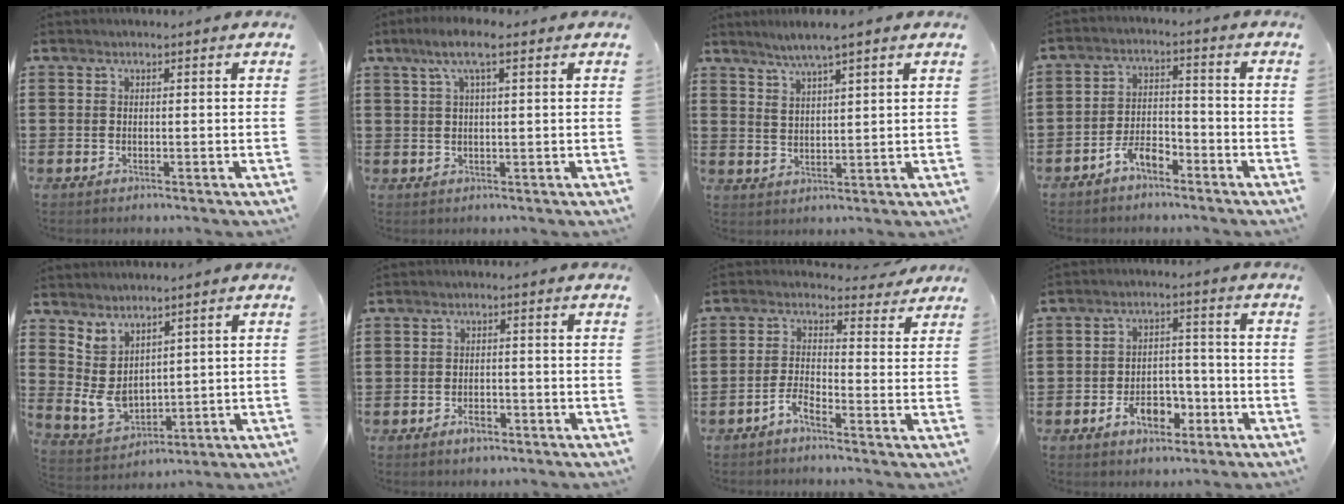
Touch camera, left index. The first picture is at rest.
{"total": 5.3, "force": [2.6, 1.0, 4.5], "torque": [-0.093, 0.009, 0.042]}
{"total": 4.0, "force": [3.1, 0.3, 2.4], "torque": [-0.054, -0.002, 0.054]}
{"total": 4.6, "force": [-3.6, 1.7, 2.2], "torque": [-0.045, 0.012, -0.071]}
{"total": 5.0, "force": [2.0, 3.8, 2.6], "torque": [-0.072, -0.004, 0.040]}
{"total": 2.4, "force": [-1.5, 1.2, 1.3], "torque": [-0.025, 0.001, -0.030]}
{"total": 2.3, "force": [-0.6, 1.2, 1.8], "torque": [-0.039, 0.003, -0.015]}
{"total": 6.8, "force": [-3.3, 4.1, 4.3], "torque": [-0.075, 0.010, -0.063]}